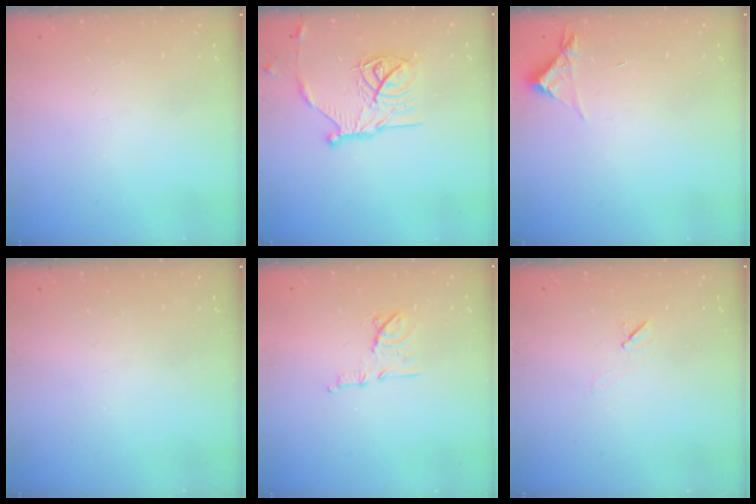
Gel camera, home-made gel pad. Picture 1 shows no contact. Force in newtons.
{"total": 17.0, "press": 17.0, "slide": 1.0}
{"total": 3.0, "press": 3.0, "slide": 0.3}
{"total": 0.0}
{"total": 9.5, "press": 9.5, "slide": 0.8}
{"total": 4.8, "press": 4.4, "slide": 2.0}